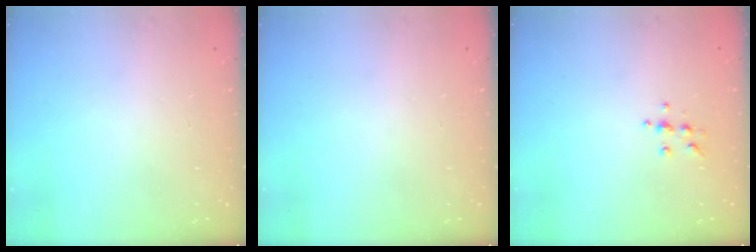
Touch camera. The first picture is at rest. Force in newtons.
{"total": 0.0}
{"total": 5.0, "press": 4.9, "slide": 0.5}